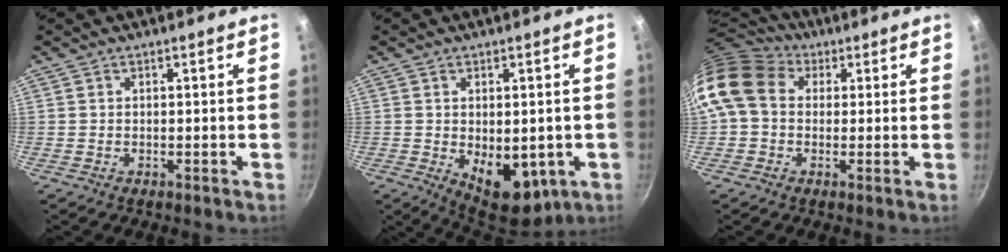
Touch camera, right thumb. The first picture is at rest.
{"total": 11.3, "force": [-2.2, 6.6, 8.9], "torque": [-0.091, -0.012, -0.012]}
{"total": 13.6, "force": [3.8, 10.6, 7.7], "torque": [-0.143, 0.020, 0.050]}